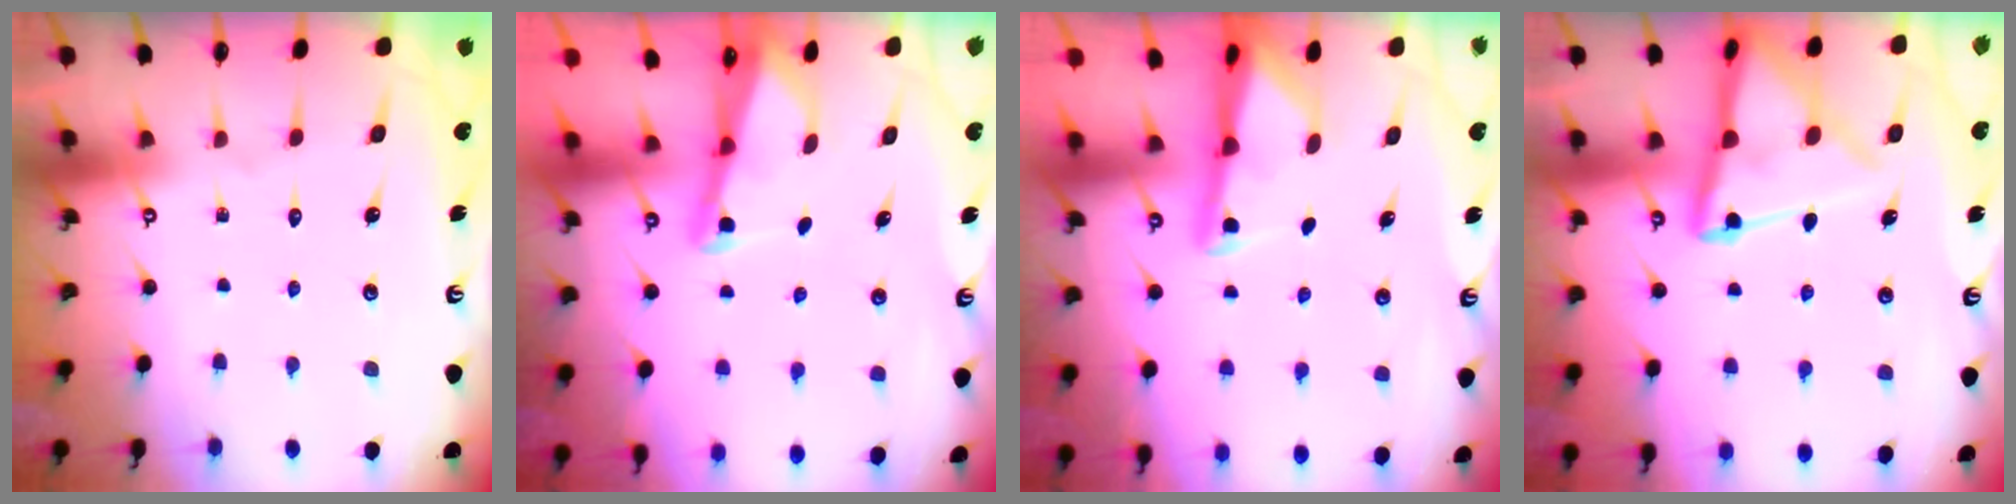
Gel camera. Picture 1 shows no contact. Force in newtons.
{"total": 2.1, "press": 2.1, "slide": 0.3}
{"total": 3.6, "press": 3.5, "slide": 0.5}
{"total": 11.3, "press": 11.2, "slide": 1.2}